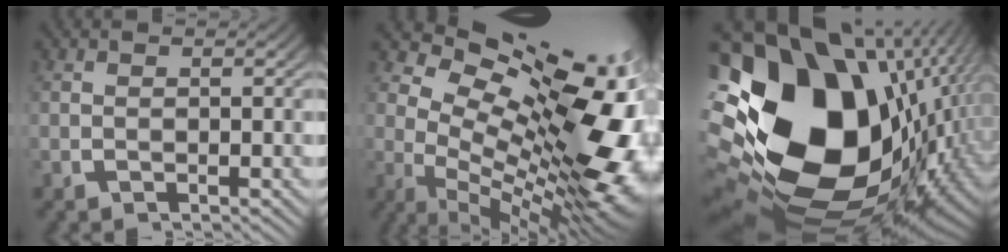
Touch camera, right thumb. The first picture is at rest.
{"total": 21.6, "force": [-0.5, 12.8, 17.4], "torque": [-0.255, -0.059, 0.017]}
{"total": 32.9, "force": [-4.0, 22.4, 23.8], "torque": [-0.419, -0.082, -0.023]}